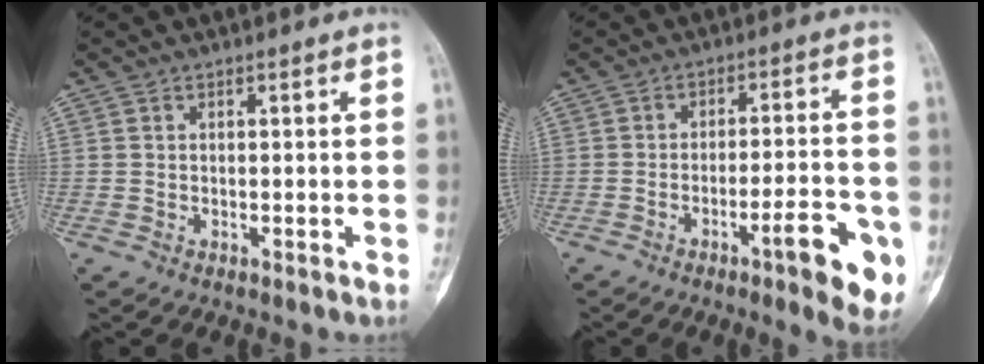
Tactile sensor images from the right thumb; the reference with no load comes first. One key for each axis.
{"total": 11.9, "fx": -5.1, "fy": 2.7, "fz": 10.4, "tx": -0.126, "ty": 0.017, "tz": -0.068}